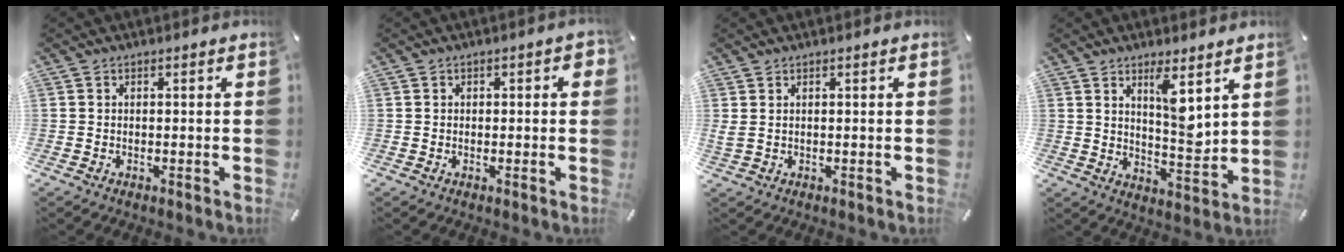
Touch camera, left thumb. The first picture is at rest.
{"total": 1.4, "force": [-0.1, 1.1, 0.8], "torque": [-0.007, 0.004, -0.005]}
{"total": 1.4, "force": [0.8, 0.5, 1.1], "torque": [-0.023, 0.000, 0.014]}
{"total": 8.4, "force": [5.3, 2.6, 6.1], "torque": [-0.094, -0.041, 0.087]}